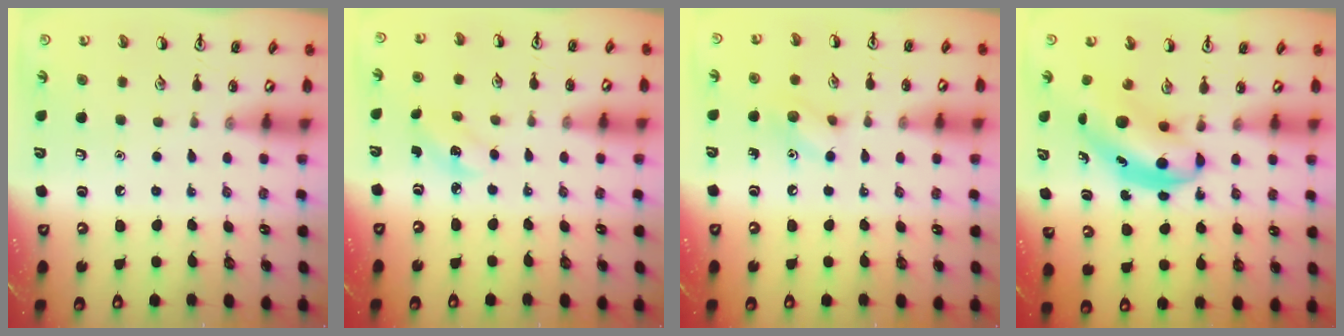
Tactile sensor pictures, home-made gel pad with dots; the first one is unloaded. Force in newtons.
{"total": 2.4, "press": 2.2, "slide": 0.9}
{"total": 6.8, "press": 6.7, "slide": 0.8}
{"total": 6.4, "press": 6.4, "slide": 0.9}